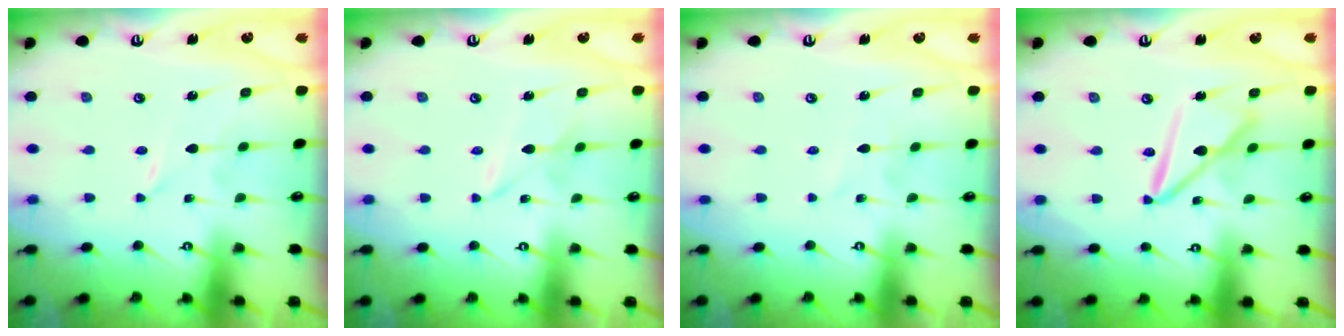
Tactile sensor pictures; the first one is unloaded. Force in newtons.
{"total": 2.4, "press": 2.3, "slide": 0.3}
{"total": 2.0, "press": 2.0, "slide": 0.2}
{"total": 11.2, "press": 11.2, "slide": 0.9}